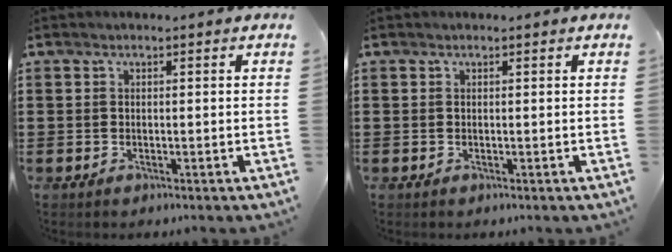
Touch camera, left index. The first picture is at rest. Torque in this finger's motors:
{"motor_torque": [-1.13, 1.01, -0.32, -0.09]}